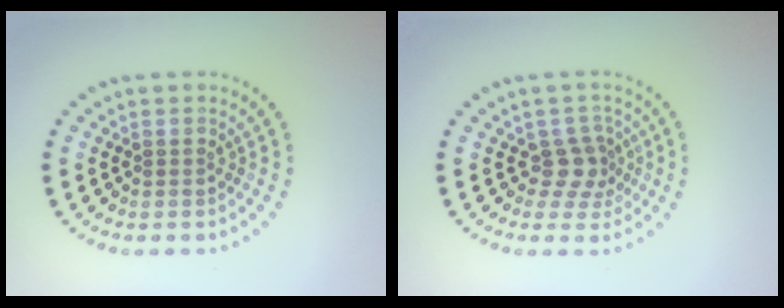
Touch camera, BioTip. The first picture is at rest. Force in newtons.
{"total": 2.4, "press": 1.8, "slide": 1.6}